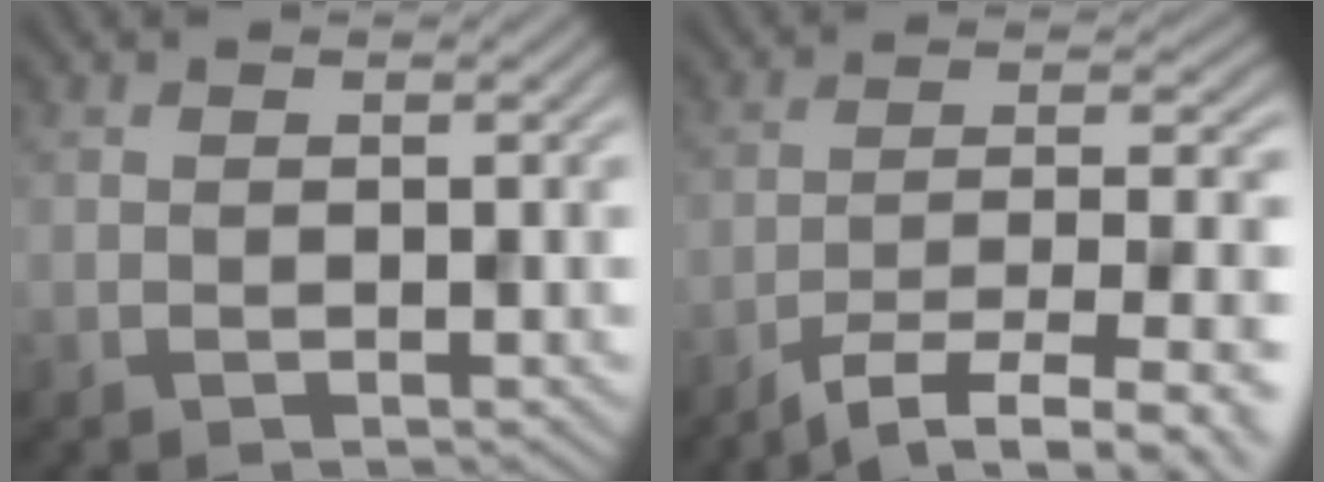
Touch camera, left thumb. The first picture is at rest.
{"total": 11.3, "force": [-7.9, 2.8, 7.6], "torque": [-0.125, -0.002, -0.119]}